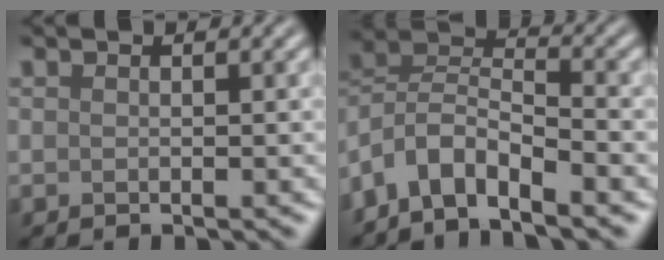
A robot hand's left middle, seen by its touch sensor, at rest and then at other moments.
{"total": 6.4, "force": [-4.5, 2.5, 3.9], "torque": [-0.064, 0.005, -0.099]}